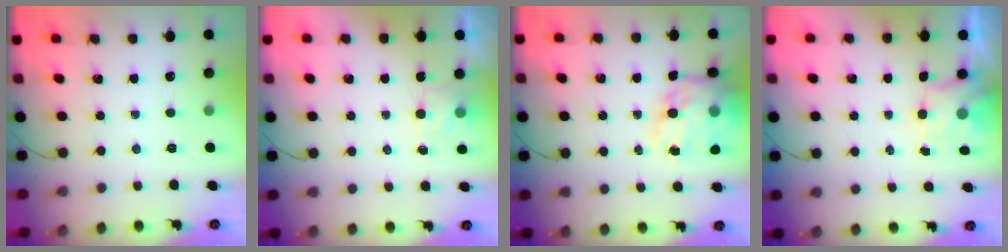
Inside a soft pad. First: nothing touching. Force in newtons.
{"total": 1.9, "press": 1.5, "slide": 1.2}
{"total": 18.1, "press": 17.6, "slide": 4.0}
{"total": 2.0, "press": 1.9, "slide": 0.5}